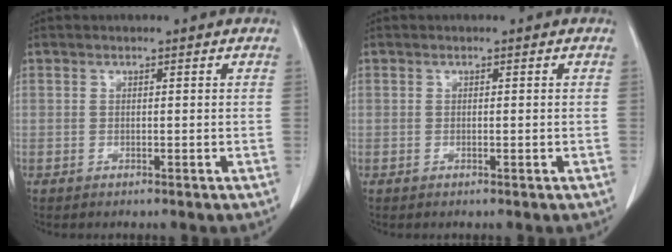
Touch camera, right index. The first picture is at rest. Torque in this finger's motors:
{"motor_torque": [-0.19, 0.16, 0.00, 0.00]}